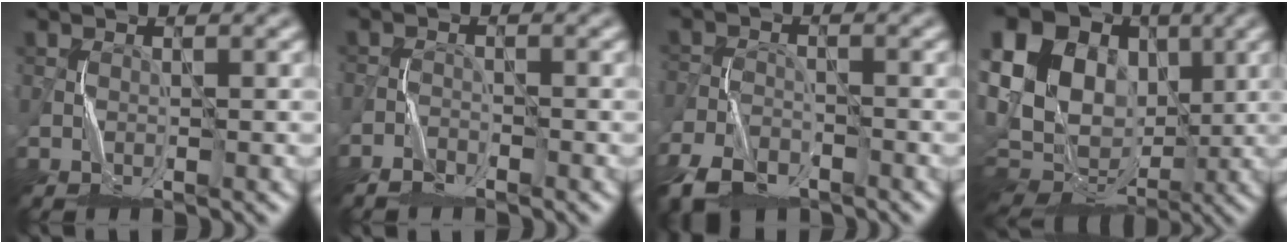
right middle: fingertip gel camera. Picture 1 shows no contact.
{"total": 1.9, "force": [-1.7, 0.8, 0.6], "torque": [-0.011, 0.003, -0.039]}
{"total": 5.7, "force": [-4.2, 2.7, 2.7], "torque": [-0.059, -0.010, -0.092]}
{"total": 21.9, "force": [3.9, 18.2, 11.5], "torque": [-0.262, 0.043, 0.033]}